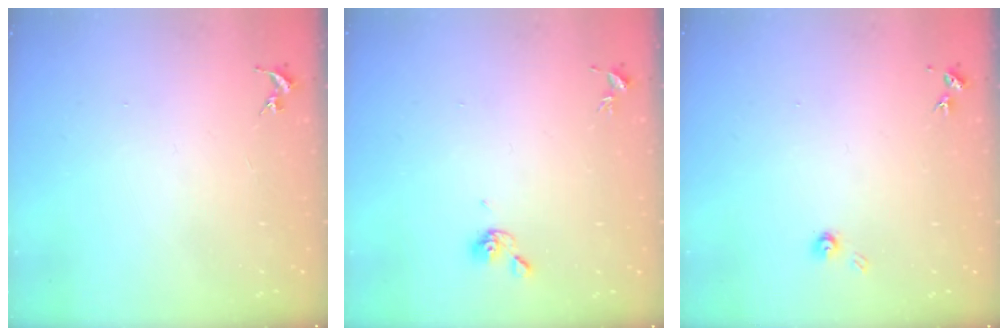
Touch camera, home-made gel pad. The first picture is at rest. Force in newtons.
{"total": 6.1, "press": 6.0, "slide": 1.2}
{"total": 4.0, "press": 3.9, "slide": 0.4}